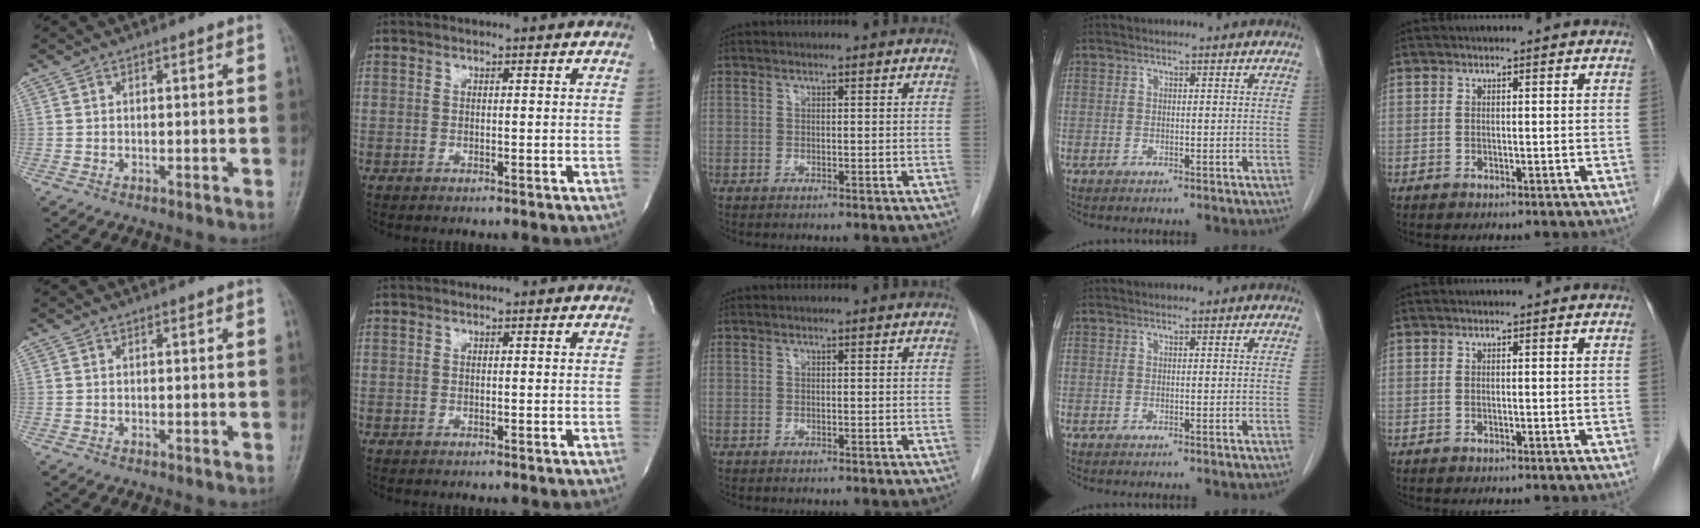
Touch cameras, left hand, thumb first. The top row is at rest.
{}